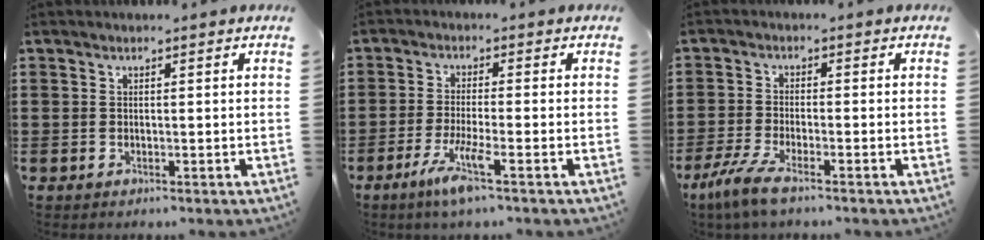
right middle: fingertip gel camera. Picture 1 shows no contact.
{"total": 5.3, "force": [-3.0, 0.2, 4.3], "torque": [-0.089, -0.013, -0.056]}
{"total": 4.8, "force": [-3.6, 0.6, 3.1], "torque": [-0.087, -0.019, -0.075]}